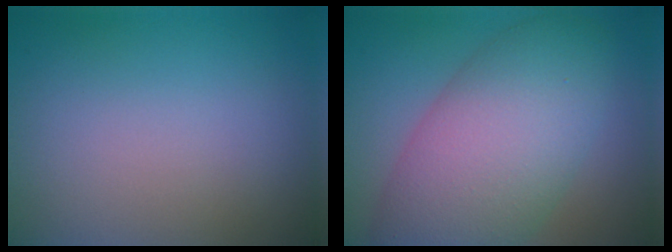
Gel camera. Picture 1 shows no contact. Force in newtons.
{"total": 10.0, "press": 10.0, "slide": 0.3}